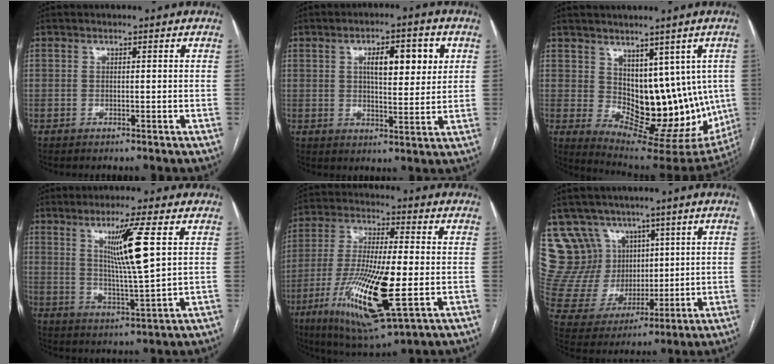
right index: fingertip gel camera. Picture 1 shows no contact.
{"total": 8.6, "force": [2.7, 2.6, 7.7], "torque": [-0.117, 0.013, 0.043]}
{"total": 13.6, "force": [1.7, 8.0, 10.9], "torque": [-0.130, -0.004, 0.050]}
{"total": 9.4, "force": [3.2, -0.7, 8.8], "torque": [-0.156, -0.013, 0.060]}
{"total": 18.5, "force": [-5.0, 3.0, 17.5], "torque": [-0.359, -0.031, -0.084]}
{"total": 14.6, "force": [8.9, 11.0, 3.7], "torque": [-0.091, 0.053, 0.192]}